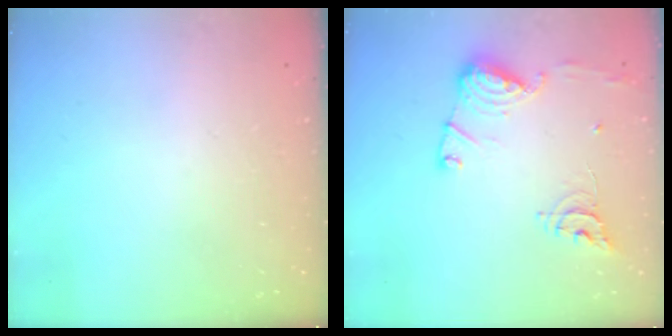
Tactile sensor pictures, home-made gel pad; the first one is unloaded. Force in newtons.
{"total": 15.3, "press": 15.2, "slide": 1.4}